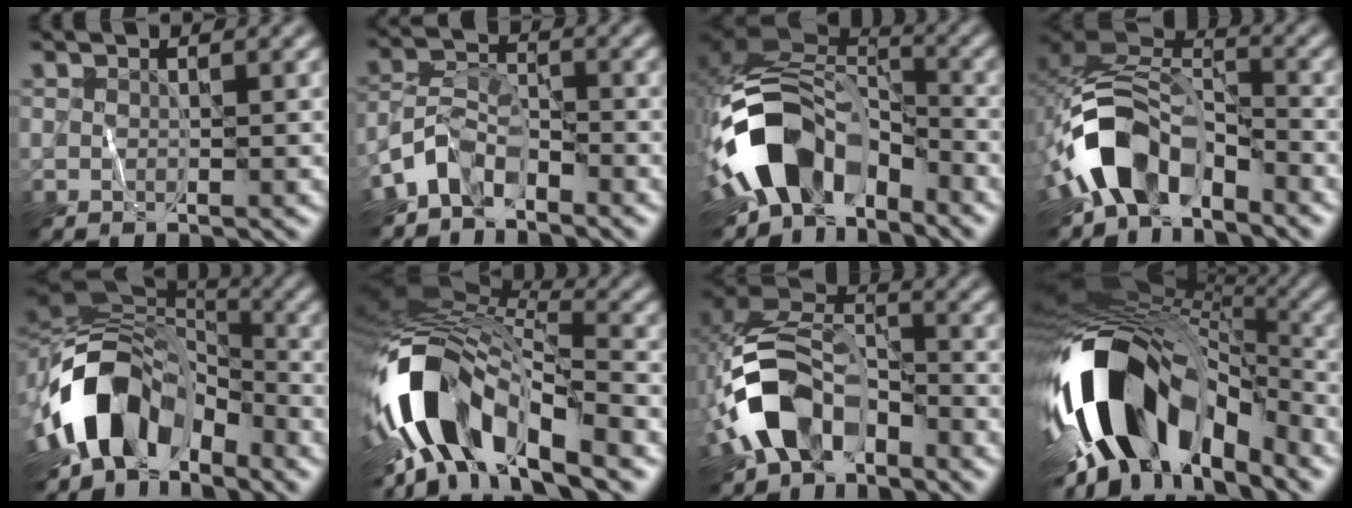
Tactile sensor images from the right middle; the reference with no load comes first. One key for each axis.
{"total": 4.0, "fx": -3.3, "fy": 1.8, "fz": 1.5, "tx": -0.021, "ty": 0.005, "tz": -0.076}
{"total": 12.3, "fx": -5.6, "fy": 7.4, "fz": 8.0, "tx": -0.143, "ty": 0.006, "tz": -0.111}
{"total": 9.2, "fx": -5.0, "fy": 5.4, "fz": 5.5, "tx": -0.092, "ty": 0.006, "tz": -0.100}
{"total": 12.4, "fx": -5.7, "fy": 7.6, "fz": 7.9, "tx": -0.142, "ty": 0.018, "tz": -0.119}
{"total": 13.2, "fx": -5.8, "fy": 6.2, "fz": 10.1, "tx": -0.195, "ty": 0.001, "tz": -0.109}
{"total": 9.9, "fx": -4.6, "fy": 6.0, "fz": 6.4, "tx": -0.115, "ty": 0.015, "tz": -0.096}
{"total": 15.9, "fx": -5.5, "fy": 8.7, "fz": 12.1, "tx": -0.214, "ty": 0.003, "tz": -0.097}